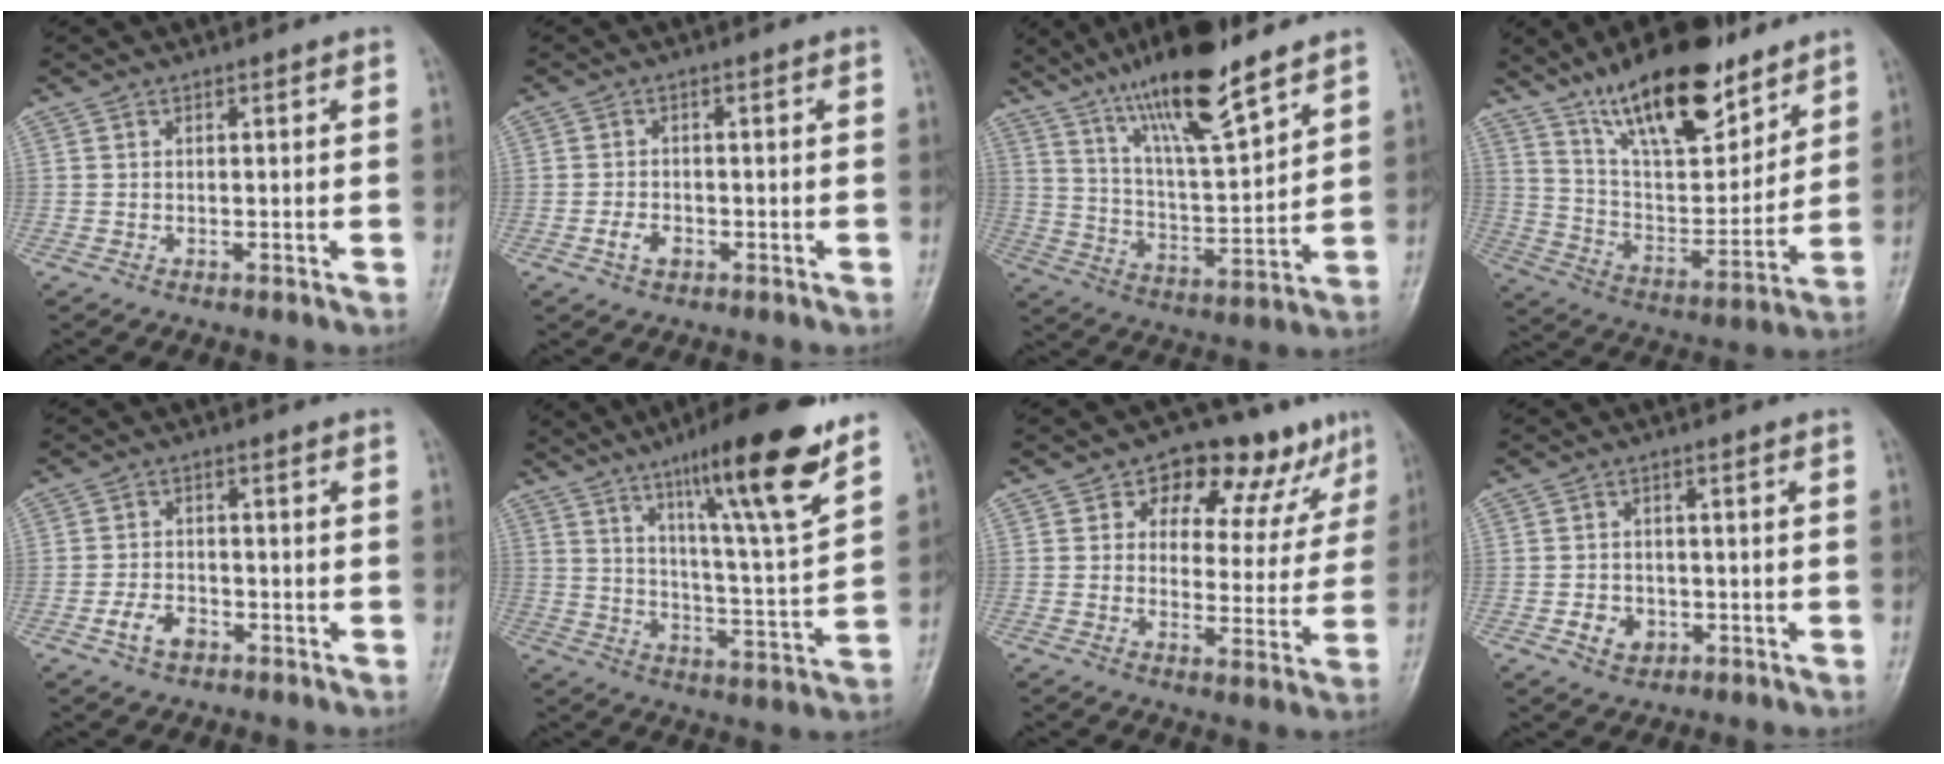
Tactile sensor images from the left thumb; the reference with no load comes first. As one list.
[{"total": 2.8, "force": [-1.2, 1.9, 1.7], "torque": [-0.031, 0.007, -0.021]}, {"total": 17.1, "force": [12.0, 3.4, 11.7], "torque": [-0.192, -0.058, 0.218]}, {"total": 21.2, "force": [14.5, 8.1, 13.3], "torque": [-0.175, -0.073, 0.254]}, {"total": 4.4, "force": [-2.2, 2.8, 2.6], "torque": [-0.044, 0.016, -0.041]}, {"total": 19.6, "force": [12.3, 2.1, 15.1], "torque": [-0.212, -0.063, 0.193]}, {"total": 14.0, "force": [8.7, 8.0, 7.5], "torque": [-0.034, -0.025, 0.114]}, {"total": 4.1, "force": [-1.3, 3.4, 2.0], "torque": [-0.019, 0.006, -0.015]}]